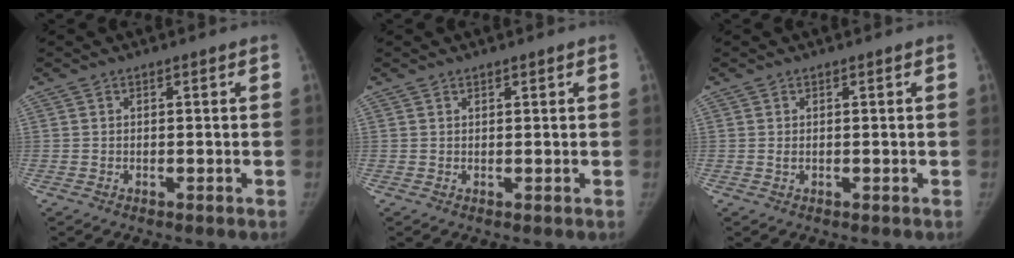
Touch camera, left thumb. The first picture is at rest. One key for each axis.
{"total": 0.7, "fx": 0.6, "fy": 0.3, "fz": 0.1, "tx": 0.005, "ty": -0.003, "tz": 0.008}
{"total": 0.5, "fx": 0.1, "fy": 0.3, "fz": 0.4, "tx": -0.004, "ty": 0.000, "tz": 0.002}